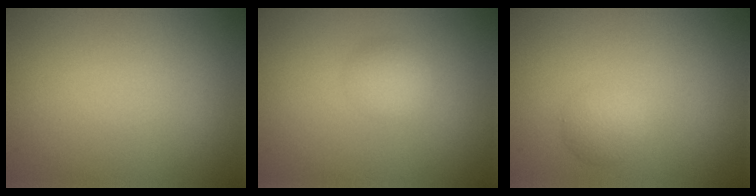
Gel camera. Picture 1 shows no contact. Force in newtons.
{"total": 1.7, "press": 1.7, "slide": 0.1}
{"total": 1.6, "press": 1.6, "slide": 0.1}